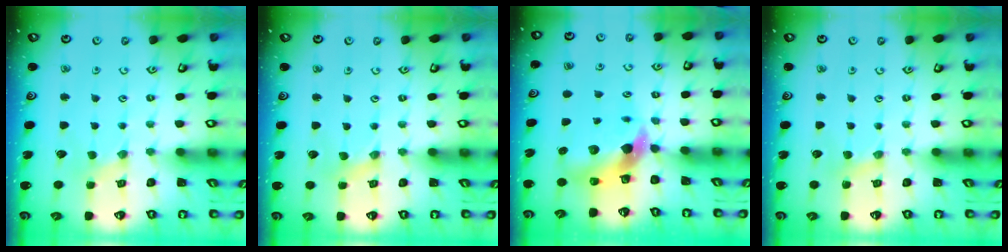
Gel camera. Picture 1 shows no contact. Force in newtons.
{"total": 0.0}
{"total": 8.9, "press": 8.8, "slide": 1.7}
{"total": 2.5, "press": 2.5, "slide": 0.4}